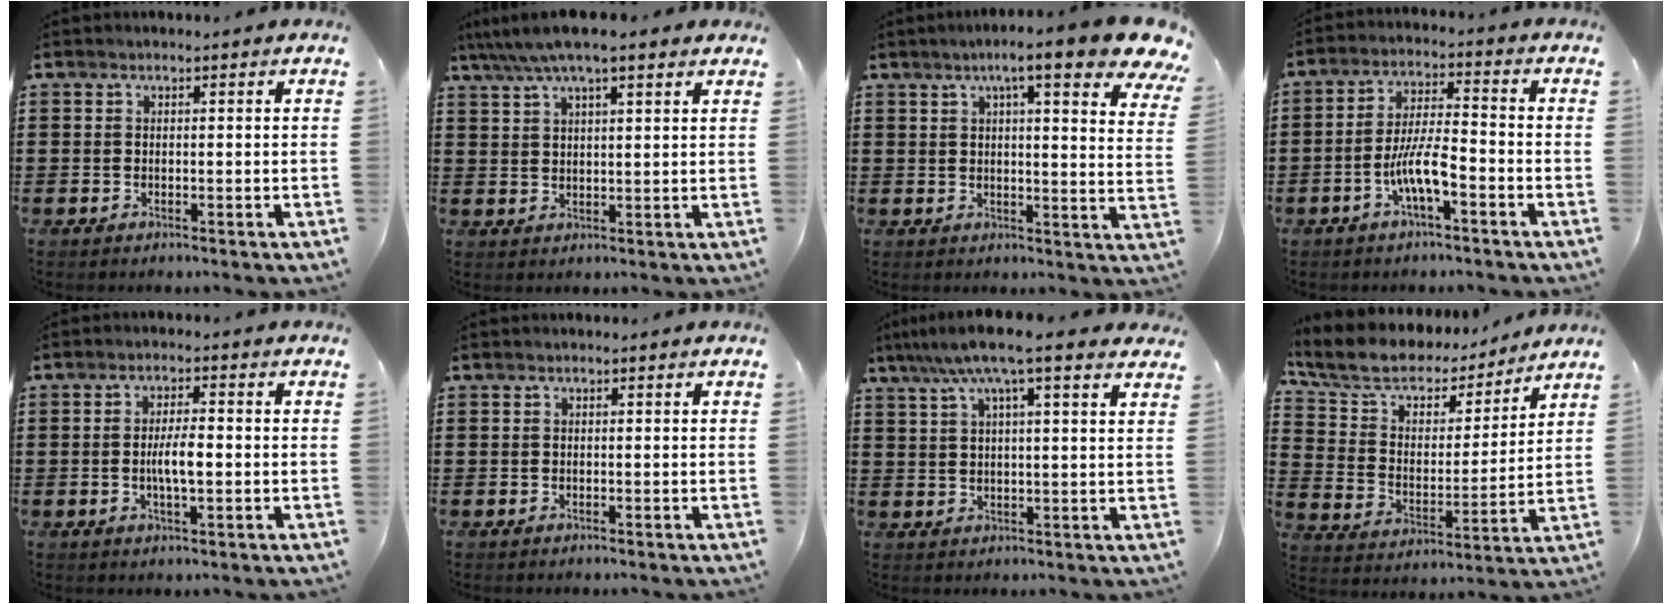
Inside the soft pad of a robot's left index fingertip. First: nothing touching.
{"total": 6.0, "force": [4.5, 0.9, 3.8], "torque": [-0.084, -0.004, 0.078]}
{"total": 8.6, "force": [6.0, 0.6, 6.1], "torque": [-0.104, -0.020, 0.096]}
{"total": 7.3, "force": [-3.2, 1.8, 6.3], "torque": [-0.139, -0.002, -0.066]}
{"total": 4.4, "force": [-0.5, 1.2, 4.2], "torque": [-0.088, 0.000, -0.016]}
{"total": 0.0}
{"total": 8.3, "force": [5.9, 0.8, 5.8], "torque": [-0.127, -0.003, 0.102]}
{"total": 8.1, "force": [6.8, 3.3, 2.8], "torque": [-0.091, -0.040, 0.118]}